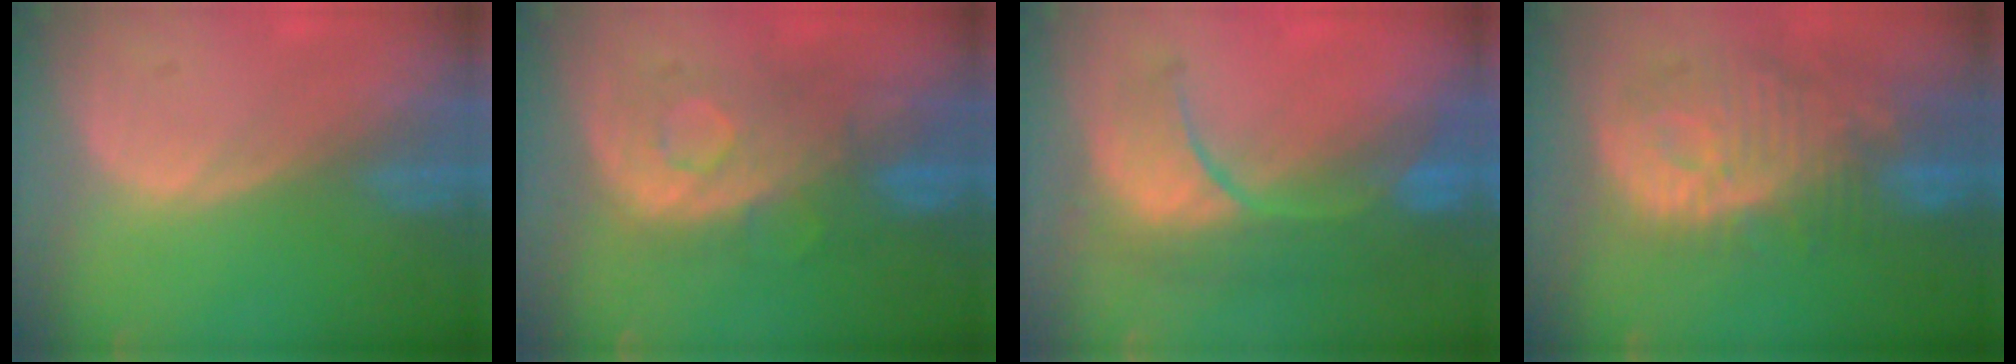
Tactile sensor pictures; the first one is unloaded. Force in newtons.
{"total": 9.1, "press": 8.6, "slide": 3.0}
{"total": 10.0, "press": 9.2, "slide": 4.1}
{"total": 12.2, "press": 10.9, "slide": 5.4}